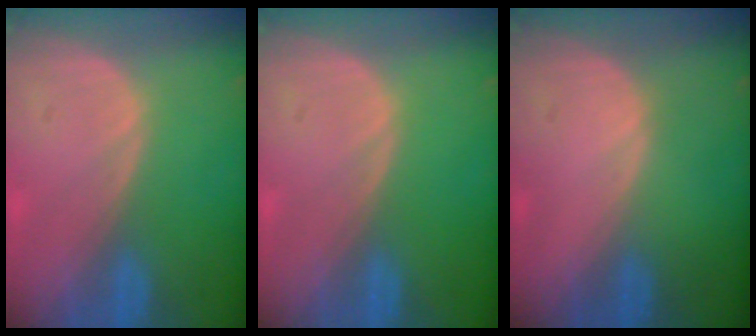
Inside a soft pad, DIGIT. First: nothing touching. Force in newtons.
{"total": 0.0}
{"total": 0.6, "press": 0.1, "slide": 0.6}